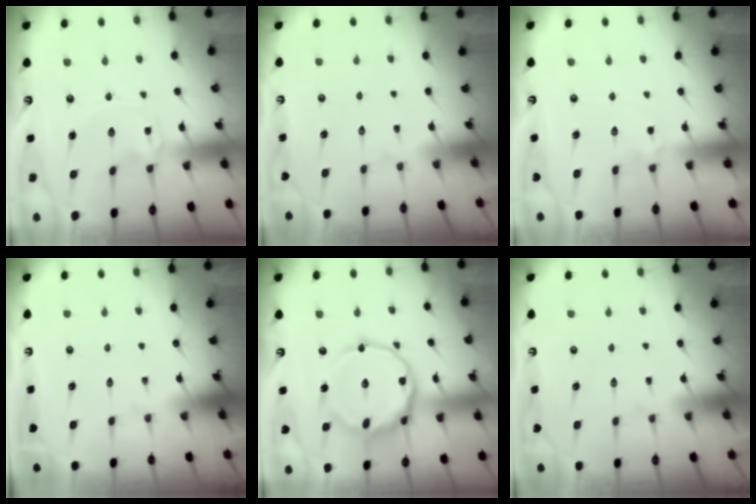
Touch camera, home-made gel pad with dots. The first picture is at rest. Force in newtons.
{"total": 1.6, "press": 1.6, "slide": 0.1}
{"total": 1.9, "press": 1.8, "slide": 0.5}
{"total": 0.0}
{"total": 16.7, "press": 16.7, "slide": 1.2}
{"total": 1.6, "press": 1.6, "slide": 0.1}